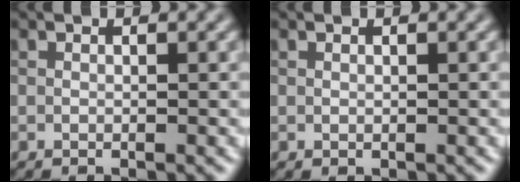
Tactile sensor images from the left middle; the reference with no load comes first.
{"total": 0.0}